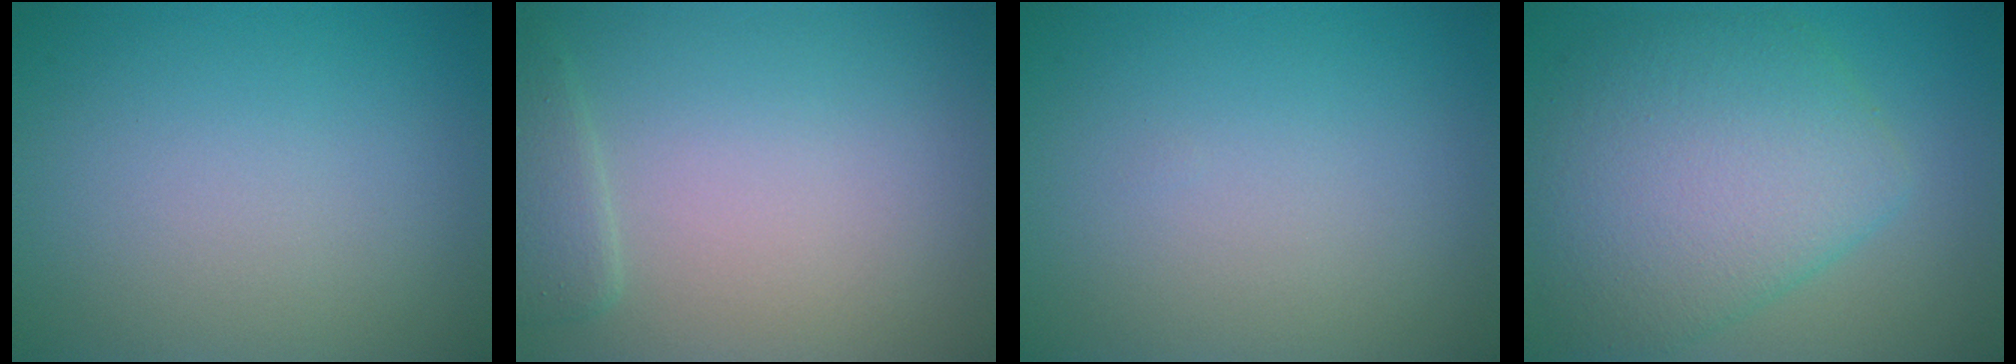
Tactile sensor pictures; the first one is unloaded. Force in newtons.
{"total": 1.2, "press": 1.2, "slide": 0.1}
{"total": 0.0}
{"total": 7.9, "press": 7.9, "slide": 0.3}